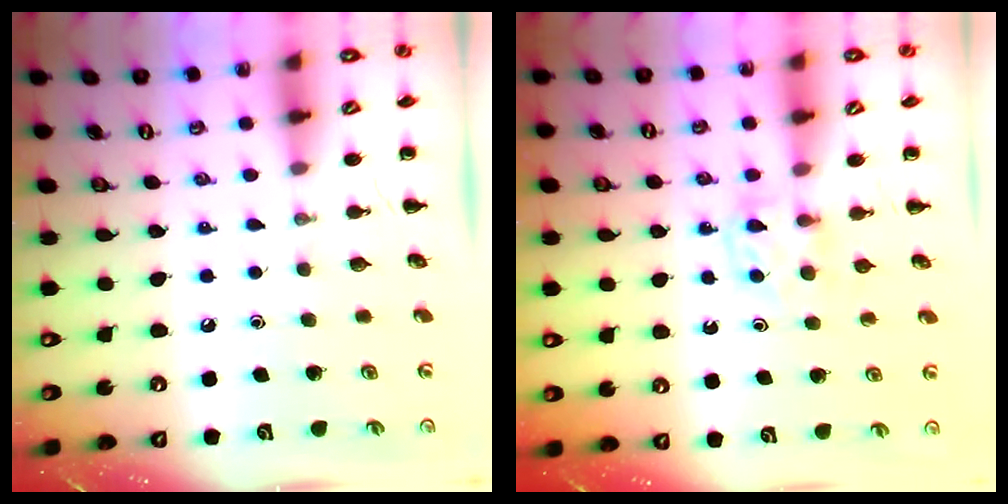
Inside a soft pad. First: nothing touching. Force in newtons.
{"total": 3.5, "press": 3.2, "slide": 1.3}